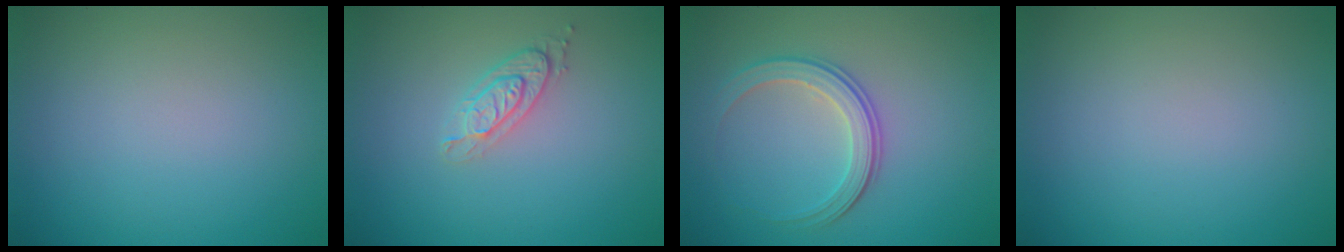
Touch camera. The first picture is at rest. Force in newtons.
{"total": 2.1, "press": 2.0, "slide": 0.7}
{"total": 2.9, "press": 2.7, "slide": 1.0}
{"total": 0.0}